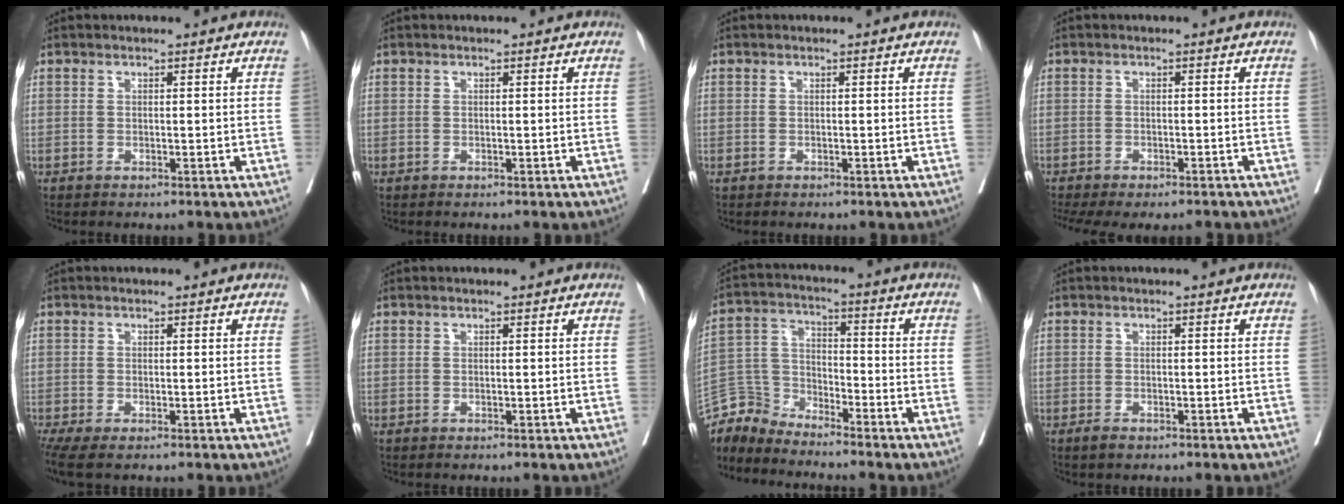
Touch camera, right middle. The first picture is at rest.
{"total": 0.0}
{"total": 0.0}
{"total": 9.9, "force": [-8.1, 3.0, 4.8], "torque": [-0.097, -0.002, -0.108]}
{"total": 3.4, "force": [-2.1, 0.8, 2.5], "torque": [-0.049, -0.010, -0.042]}
{"total": 0.0}
{"total": 6.8, "force": [-6.7, 0.8, -0.9], "torque": [0.015, 0.019, -0.137]}
{"total": 0.7, "force": [-0.3, 0.3, 0.6], "torque": [-0.013, 0.001, -0.004]}